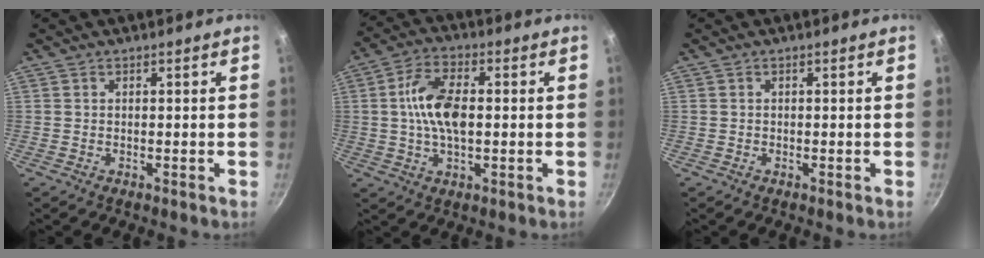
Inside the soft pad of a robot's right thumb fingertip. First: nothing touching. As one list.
[{"total": 10.4, "force": [0.6, 5.4, 8.8], "torque": [-0.160, 0.019, 0.003]}, {"total": 0.0}]